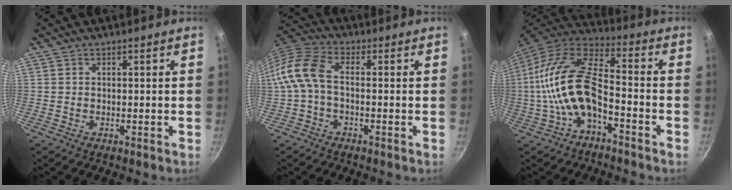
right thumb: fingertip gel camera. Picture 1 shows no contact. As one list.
[{"total": 8.9, "force": [-0.9, 5.1, 7.3], "torque": [-0.158, 0.030, -0.035]}, {"total": 15.9, "force": [-4.1, 7.4, 13.5], "torque": [-0.258, 0.044, -0.087]}]